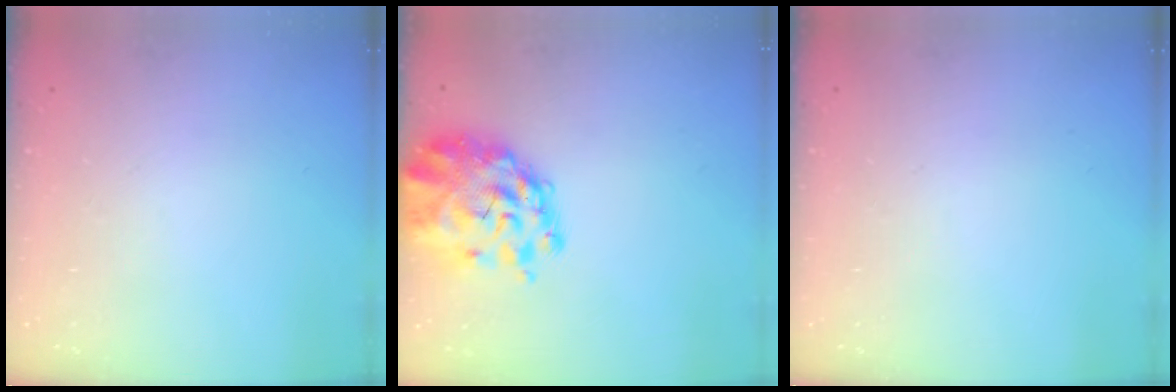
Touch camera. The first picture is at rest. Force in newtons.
{"total": 5.9, "press": 5.5, "slide": 2.1}
{"total": 0.0}